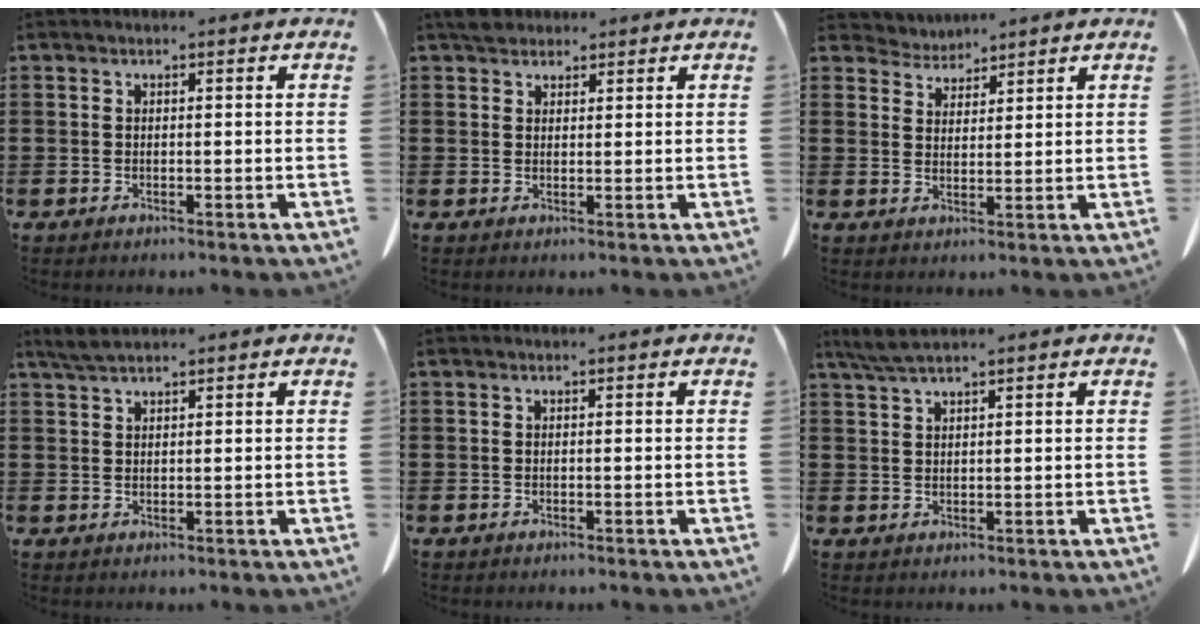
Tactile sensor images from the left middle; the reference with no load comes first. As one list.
[{"total": 2.8, "force": [2.3, 1.3, 0.8], "torque": [-0.015, 0.003, 0.044]}, {"total": 3.2, "force": [3.0, 0.9, -0.5], "torque": [-0.005, -0.010, 0.055]}, {"total": 2.3, "force": [1.9, 0.4, 1.3], "torque": [-0.030, 0.001, 0.037]}, {"total": 0.0}, {"total": 2.9, "force": [2.2, 0.3, 1.8], "torque": [-0.040, 0.001, 0.042]}]